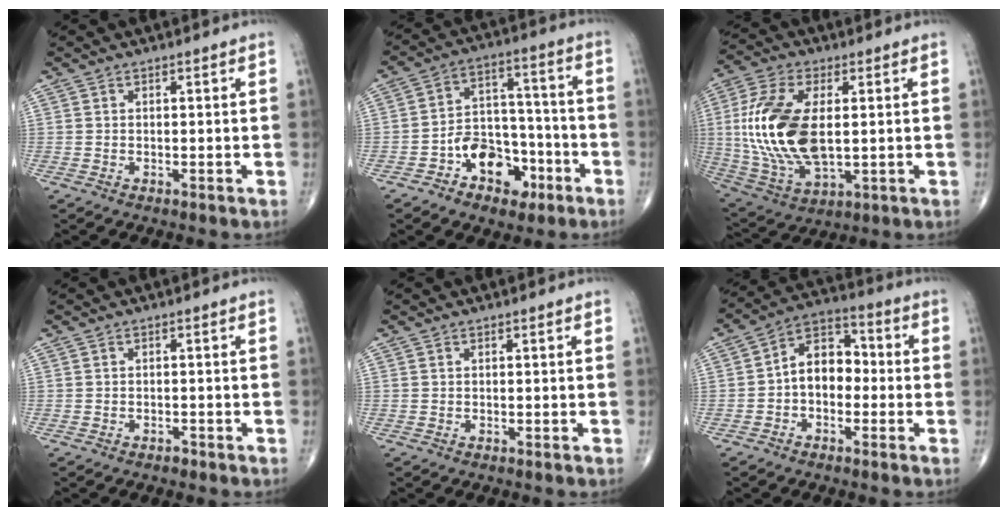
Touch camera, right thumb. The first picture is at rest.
{"total": 12.0, "force": [-5.7, 8.1, 6.8], "torque": [-0.064, 0.058, -0.091]}
{"total": 19.2, "force": [1.3, 10.0, 16.3], "torque": [-0.349, -0.012, 0.032]}
{"total": 0.9, "force": [-0.7, 0.5, 0.2], "torque": [-0.003, 0.002, -0.013]}
{"total": 0.0}
{"total": 9.2, "force": [-1.2, 6.4, 6.4], "torque": [-0.072, 0.035, -0.039]}